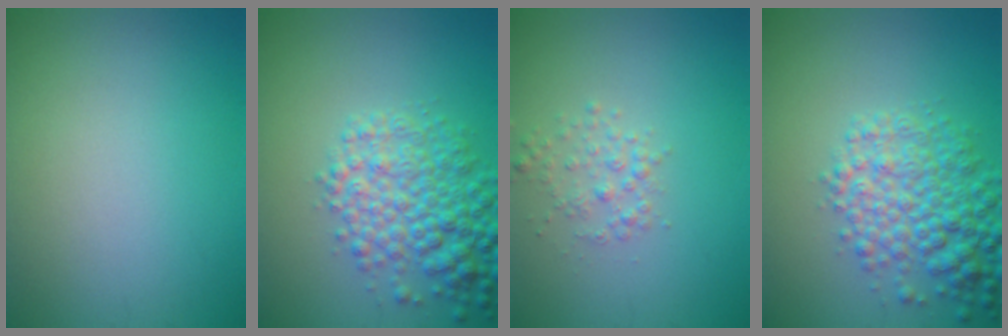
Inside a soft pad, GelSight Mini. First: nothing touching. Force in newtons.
{"total": 5.7, "press": 5.7, "slide": 0.2}
{"total": 1.7, "press": 1.7, "slide": 0.1}
{"total": 5.7, "press": 5.7, "slide": 0.2}